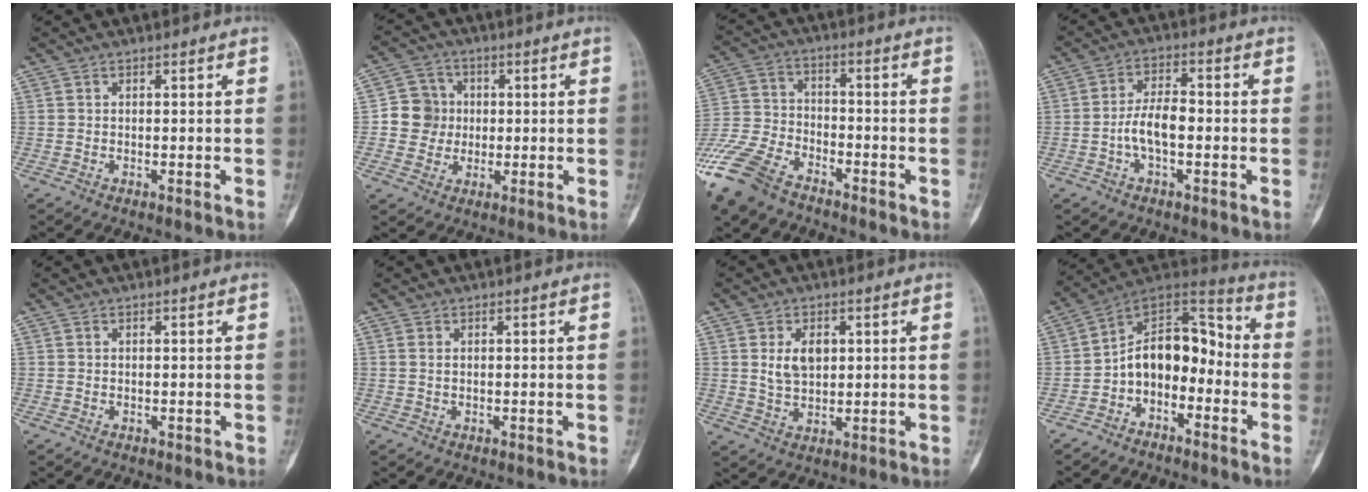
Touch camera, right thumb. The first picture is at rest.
{"total": 7.5, "force": [-0.2, 7.2, 2.0], "torque": [0.007, 0.012, -0.010]}
{"total": 16.9, "force": [-11.6, 8.9, 8.6], "torque": [-0.197, 0.024, -0.221]}
{"total": 6.7, "force": [-1.6, 3.2, 5.7], "torque": [-0.102, 0.024, -0.035]}
{"total": 0.0}
{"total": 1.0, "force": [0.1, 0.8, 0.6], "torque": [-0.012, 0.000, 0.002]}
{"total": 6.2, "force": [1.4, 4.2, 4.3], "torque": [-0.054, -0.007, 0.030]}
{"total": 13.3, "force": [-3.5, 8.7, 9.4], "torque": [-0.114, 0.081, -0.073]}